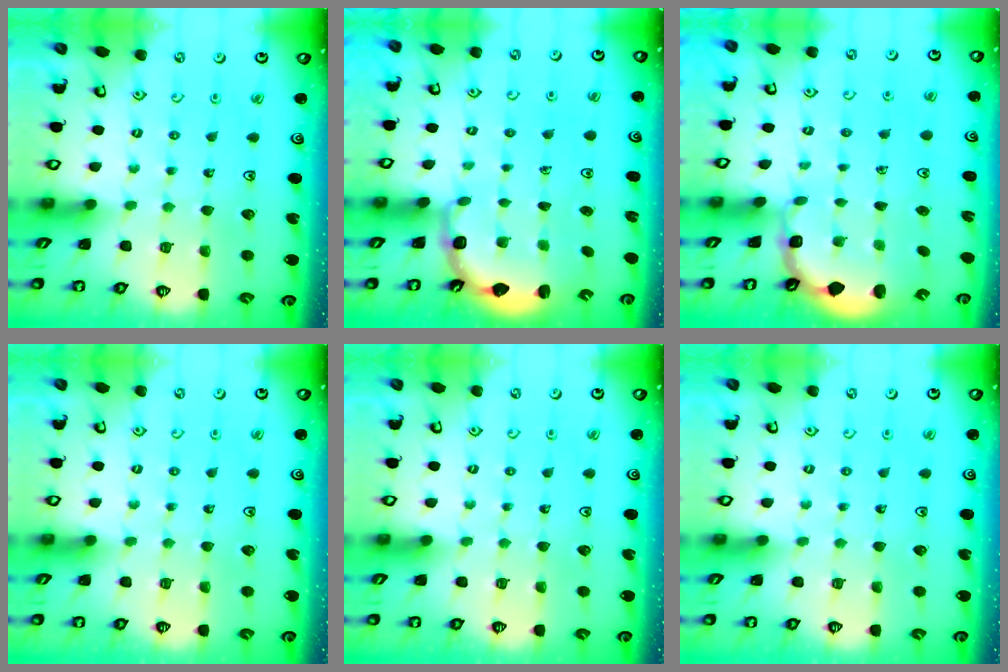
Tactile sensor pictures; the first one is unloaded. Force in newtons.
{"total": 3.2, "press": 2.4, "slide": 2.2}
{"total": 2.4, "press": 2.0, "slide": 1.3}
{"total": 0.0}
{"total": 0.0}
{"total": 0.0}